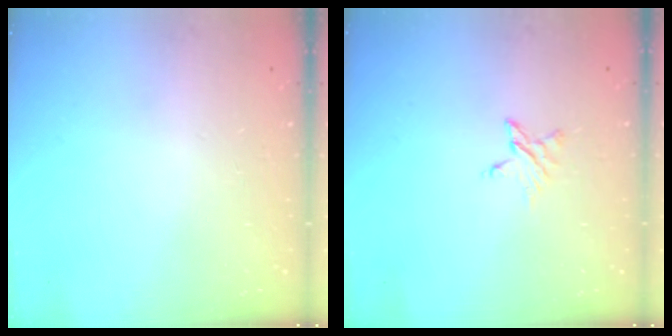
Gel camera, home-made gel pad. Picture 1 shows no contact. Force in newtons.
{"total": 3.5, "press": 3.5, "slide": 0.4}